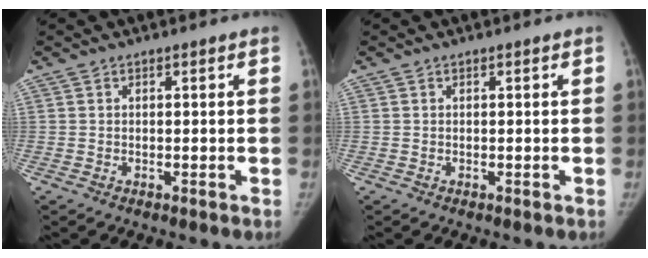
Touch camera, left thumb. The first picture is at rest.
{"total": 0.0}